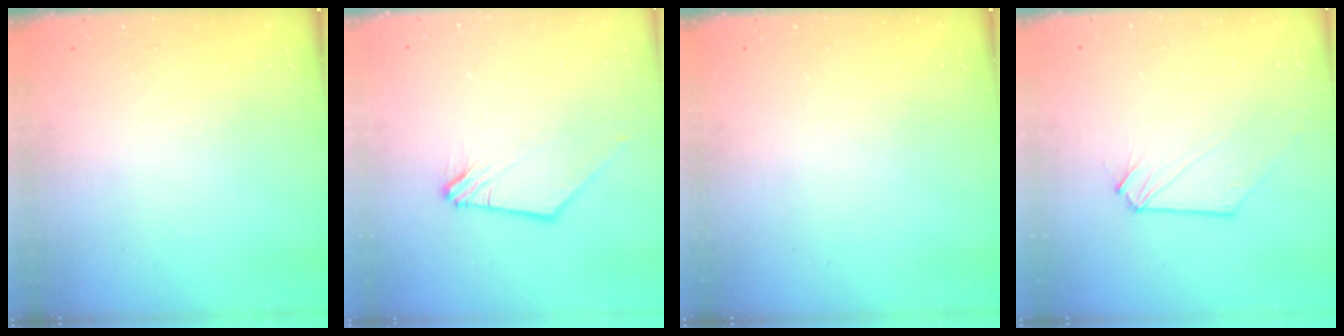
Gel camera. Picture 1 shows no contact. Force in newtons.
{"total": 1.2, "press": 1.2, "slide": 0.3}
{"total": 0.0}
{"total": 0.0}